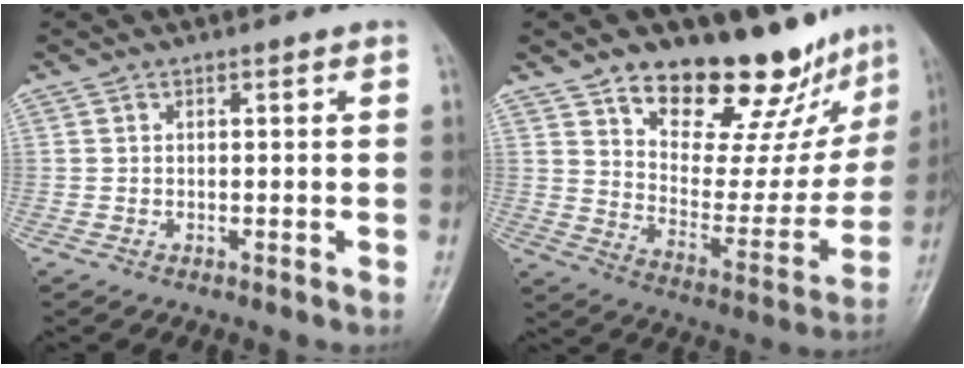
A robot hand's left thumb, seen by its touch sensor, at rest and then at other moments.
{"total": 21.4, "force": [16.2, 9.3, 10.3], "torque": [-0.087, -0.105, 0.242]}